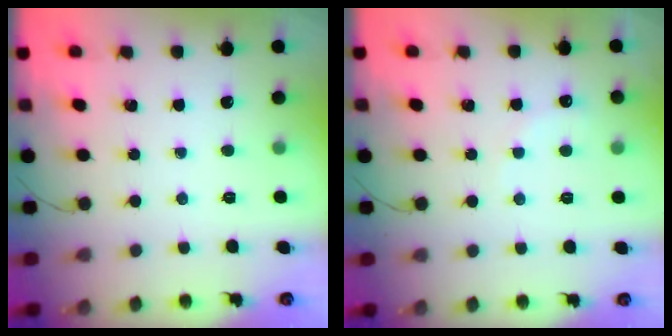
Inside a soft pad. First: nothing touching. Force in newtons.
{"total": 6.5, "press": 6.3, "slide": 1.6}